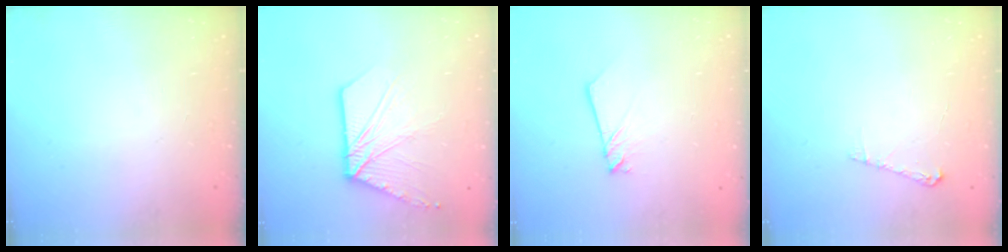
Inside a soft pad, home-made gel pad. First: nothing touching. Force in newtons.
{"total": 14.0, "press": 13.9, "slide": 1.7}
{"total": 2.4, "press": 2.4, "slide": 0.2}
{"total": 4.2, "press": 4.2, "slide": 0.5}